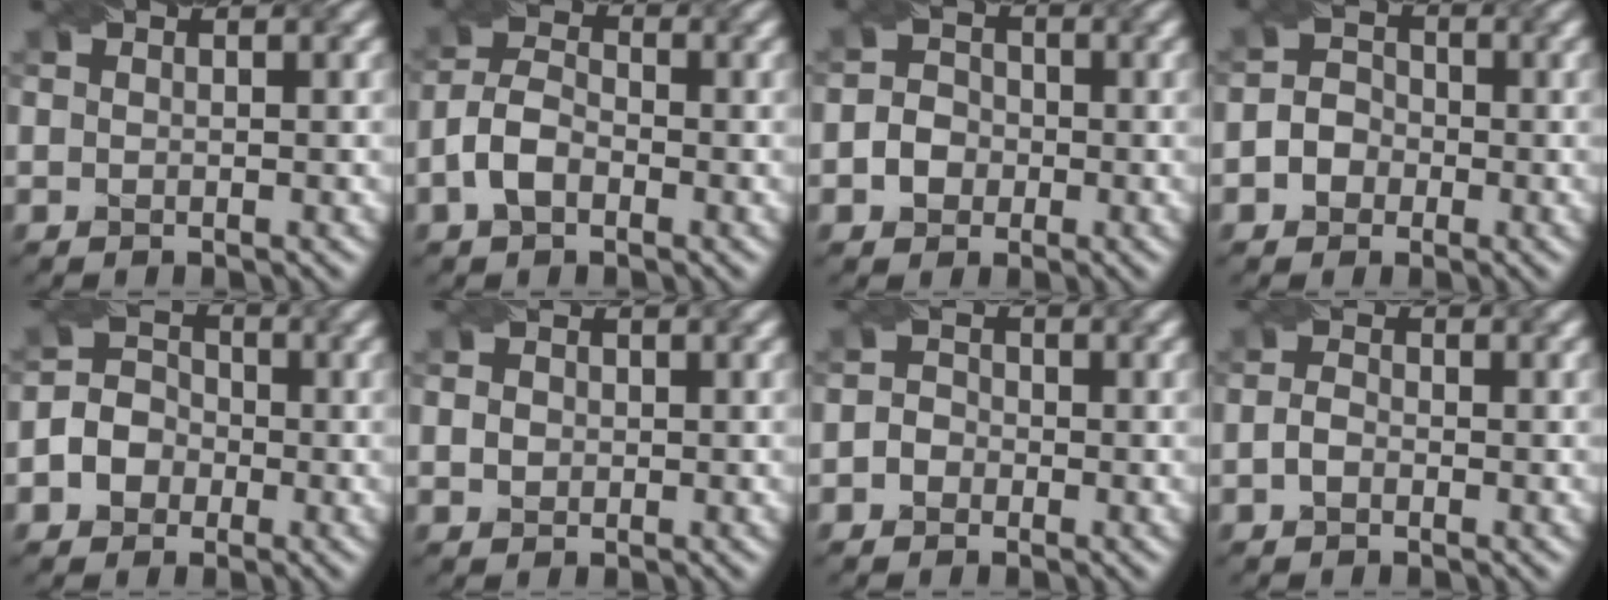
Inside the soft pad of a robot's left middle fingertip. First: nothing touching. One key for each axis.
{"total": 3.4, "fx": -1.7, "fy": 1.9, "fz": 2.2, "tx": -0.053, "ty": 0.008, "tz": -0.038}
{"total": 2.8, "fx": -1.1, "fy": 2.4, "fz": 1.1, "tx": -0.001, "ty": 0.003, "tz": -0.025}
{"total": 3.1, "fx": -1.3, "fy": 2.7, "fz": 1.1, "tx": 0.001, "ty": 0.009, "tz": -0.031}
{"total": 4.7, "fx": -1.9, "fy": 4.1, "fz": 1.6, "tx": -0.017, "ty": 0.009, "tz": -0.047}
{"total": 1.5, "fx": 0.1, "fy": 1.4, "fz": 0.7, "tx": -0.013, "ty": 0.009, "tz": 0.003}
{"total": 1.6, "fx": -0.9, "fy": 1.3, "fz": 0.4, "tx": 0.006, "ty": 0.005, "tz": -0.020}
{"total": 1.4, "fx": -0.8, "fy": 0.7, "fz": 0.8, "tx": -0.023, "ty": 0.003, "tz": -0.017}